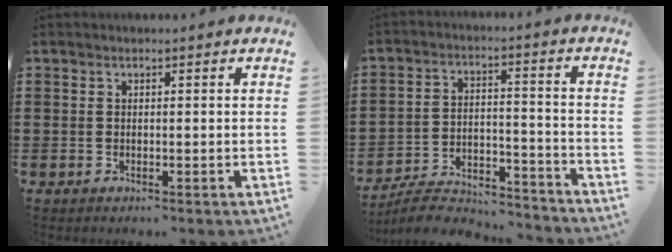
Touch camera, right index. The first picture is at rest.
{"total": 6.6, "force": [-6.2, 1.1, 1.9], "torque": [-0.040, 0.006, -0.123]}